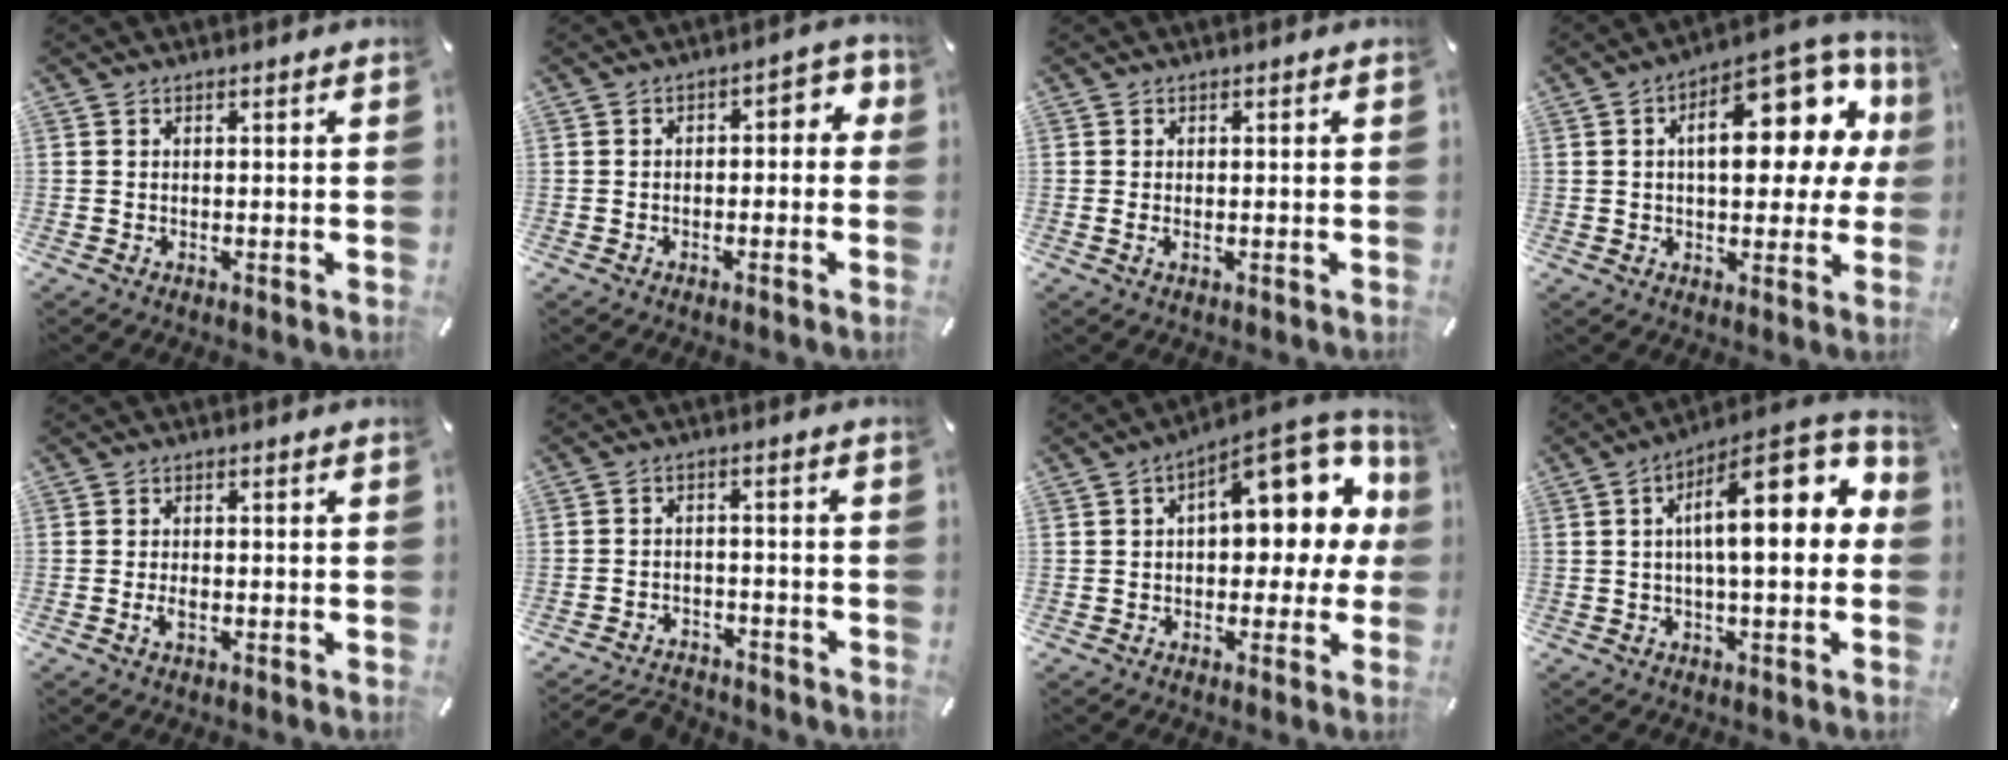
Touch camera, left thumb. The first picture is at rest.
{"total": 3.7, "force": [-1.4, 2.2, 2.5], "torque": [-0.040, 0.014, -0.032]}
{"total": 1.1, "force": [0.0, 0.4, 1.0], "torque": [-0.012, -0.004, -0.002]}
{"total": 19.4, "force": [5.9, 10.0, 15.5], "torque": [-0.199, -0.039, 0.094]}
{"total": 2.1, "force": [-0.5, 1.1, 1.7], "torque": [-0.039, -0.001, -0.012]}
{"total": 5.3, "force": [-4.6, 2.2, 1.3], "torque": [-0.029, 0.021, -0.091]}
{"total": 16.2, "force": [5.8, 8.8, 12.3], "torque": [-0.139, -0.046, 0.094]}
{"total": 16.7, "force": [3.5, 5.8, 15.2], "torque": [-0.214, -0.028, 0.050]}